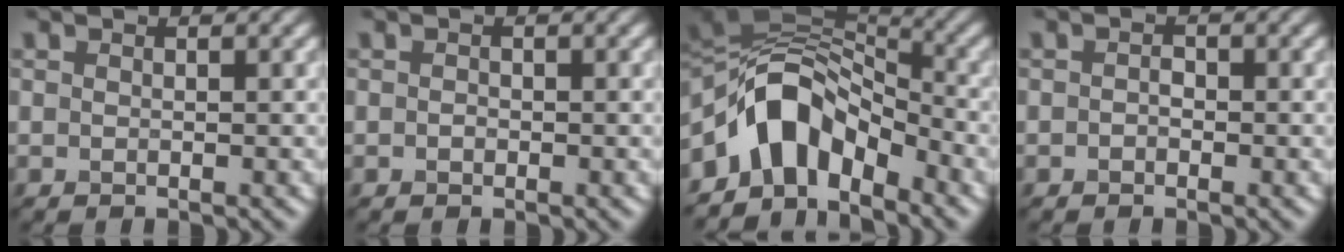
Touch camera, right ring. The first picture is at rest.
{"total": 0.5, "force": [-0.1, 0.4, 0.3], "torque": [-0.003, -0.003, -0.003]}
{"total": 8.4, "force": [-4.2, 5.0, 5.2], "torque": [-0.070, 0.014, -0.087]}
{"total": 0.8, "force": [-0.3, 0.6, 0.5], "torque": [-0.008, -0.001, -0.007]}